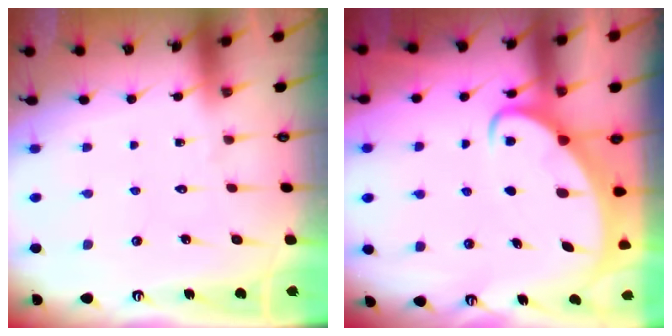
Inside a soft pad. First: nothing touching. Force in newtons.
{"total": 2.5, "press": 2.4, "slide": 0.3}